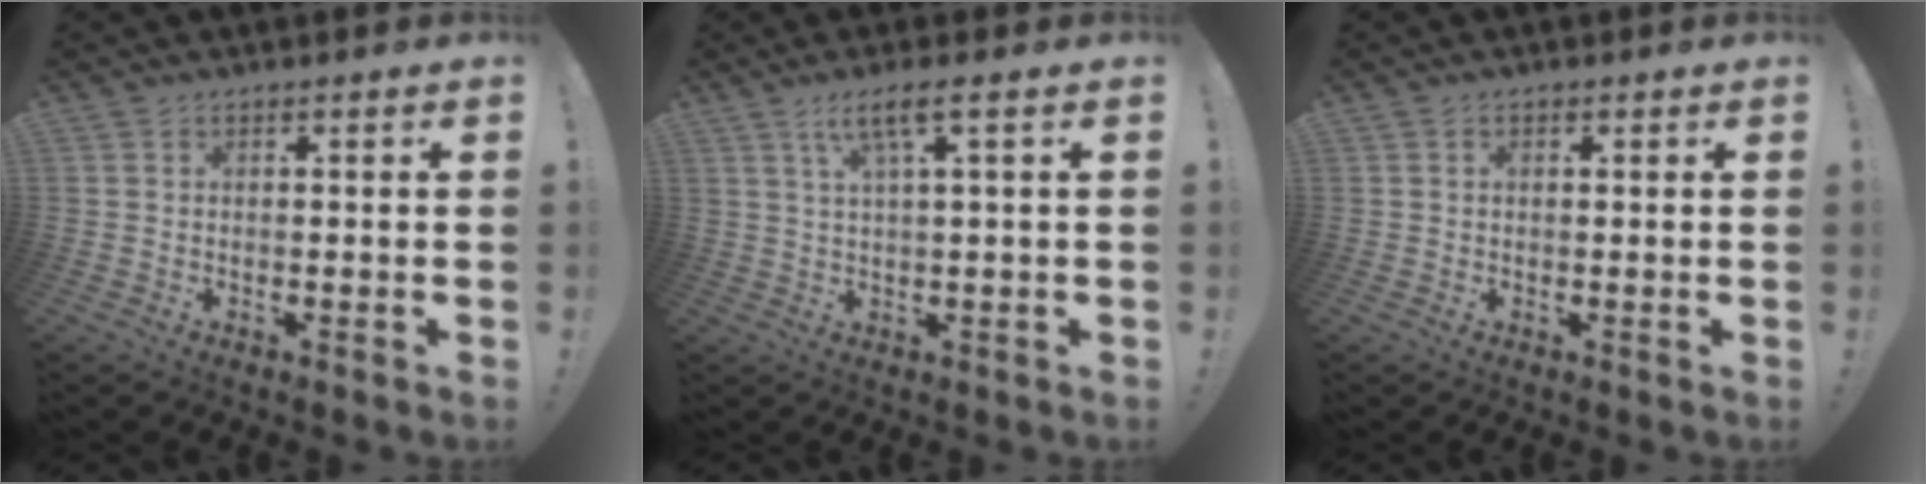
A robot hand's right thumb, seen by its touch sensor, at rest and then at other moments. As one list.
[{"total": 5.7, "force": [2.4, 0.2, 5.1], "torque": [-0.100, -0.002, 0.038]}, {"total": 0.6, "force": [0.1, 0.5, 0.3], "torque": [-0.002, 0.001, 0.001]}]